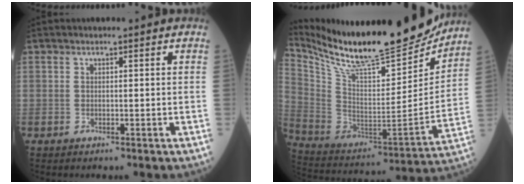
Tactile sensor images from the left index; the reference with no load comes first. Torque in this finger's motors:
{"motor_torque": [0.57, -1.57, 0.21, 0.09]}